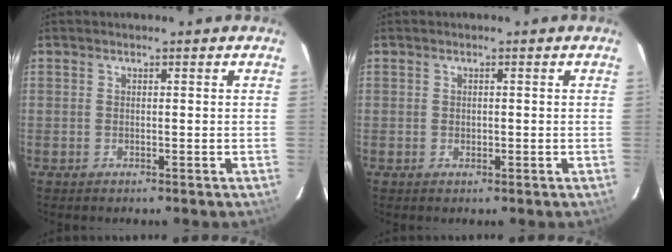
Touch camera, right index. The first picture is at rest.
{"total": 0.9, "force": [-0.1, 0.7, 0.5], "torque": [-0.007, 0.002, -0.001]}